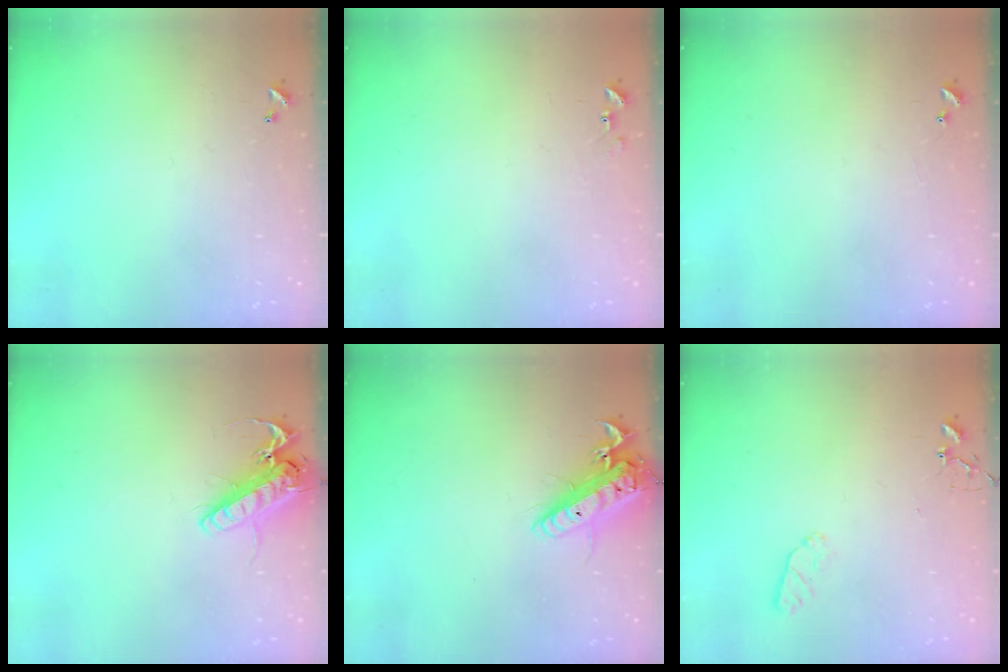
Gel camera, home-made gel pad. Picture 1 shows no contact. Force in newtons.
{"total": 6.0, "press": 5.9, "slide": 0.6}
{"total": 5.0, "press": 5.0, "slide": 0.6}
{"total": 14.1, "press": 13.9, "slide": 2.6}
{"total": 16.4, "press": 16.1, "slide": 3.0}
{"total": 5.0, "press": 4.9, "slide": 0.7}